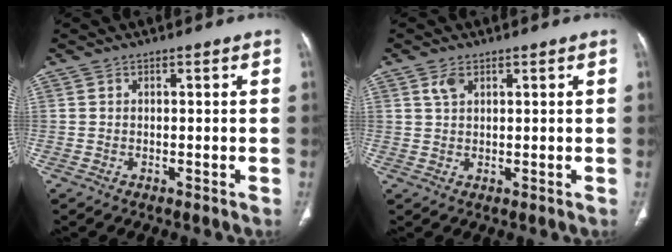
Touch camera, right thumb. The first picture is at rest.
{"total": 2.3, "force": [1.2, 1.2, 1.5], "torque": [-0.031, 0.001, 0.030]}